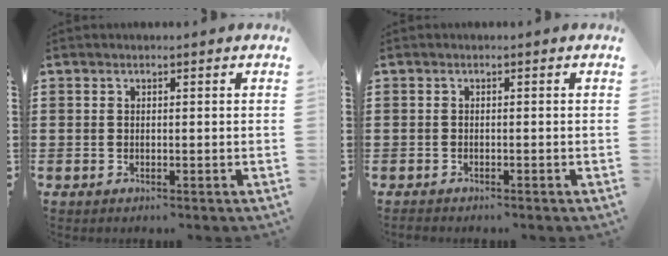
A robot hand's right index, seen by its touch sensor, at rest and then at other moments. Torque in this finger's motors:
{"motor_torque": [-1.75, 0.39, -1.05, -0.21]}